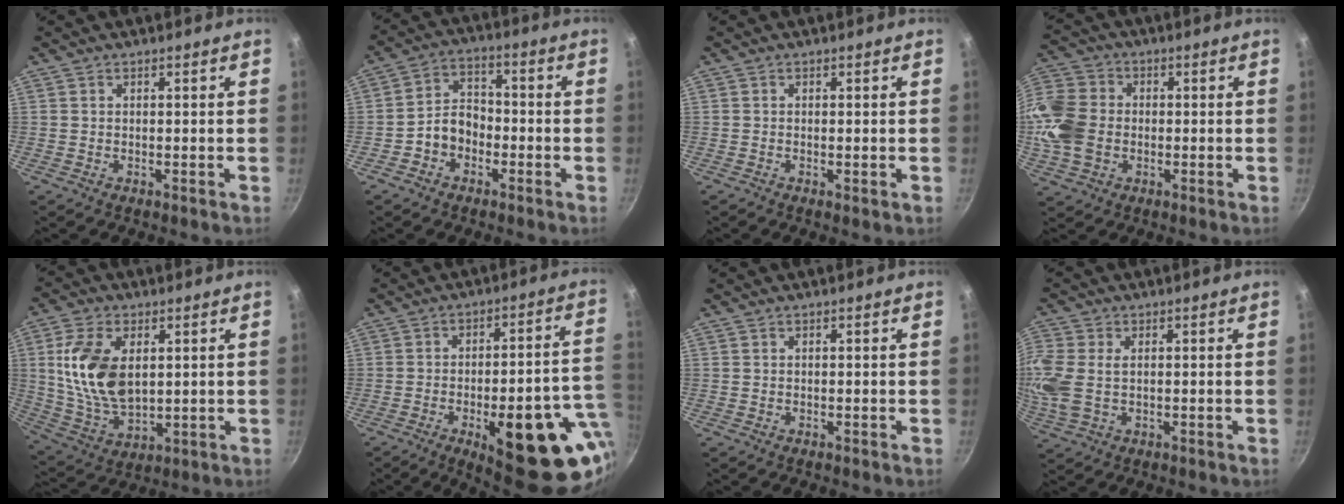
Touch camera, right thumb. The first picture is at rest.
{"total": 6.9, "force": [-2.5, 5.3, 3.7], "torque": [-0.033, 0.037, -0.053]}
{"total": 0.8, "force": [-0.2, 0.2, 0.7], "torque": [-0.014, -0.001, -0.004]}
{"total": 16.1, "force": [-1.4, 12.9, 9.6], "torque": [-0.213, 0.024, -0.039]}
{"total": 15.0, "force": [2.9, 8.9, 11.7], "torque": [-0.210, -0.018, 0.065]}
{"total": 24.9, "force": [-8.0, 9.3, 21.7], "torque": [-0.234, 0.016, -0.096]}
{"total": 0.0}
{"total": 8.7, "force": [0.6, 5.5, 6.7], "torque": [-0.154, 0.001, 0.011]}